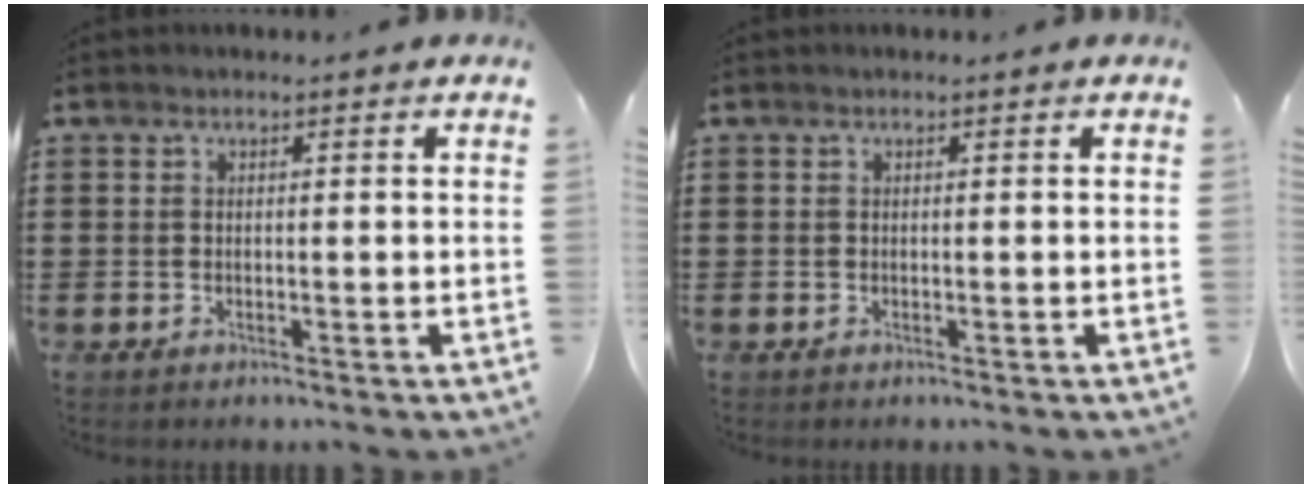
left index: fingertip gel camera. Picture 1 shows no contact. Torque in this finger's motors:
{"motor_torque": [0.00, 0.00, 0.00, 0.00]}